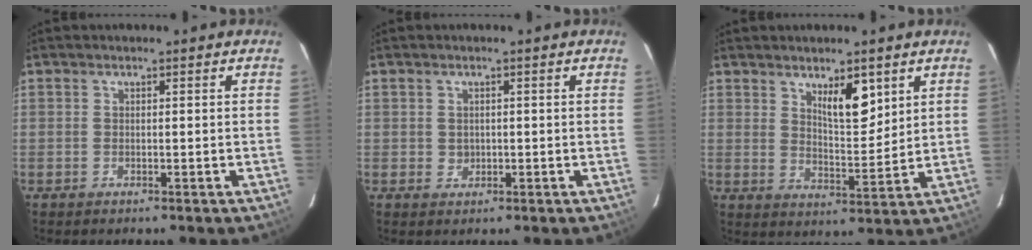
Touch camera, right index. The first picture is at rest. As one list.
[{"total": 1.6, "force": [-0.1, 1.4, 0.7], "torque": [-0.015, 0.001, 0.004]}, {"total": 6.7, "force": [3.7, 2.1, 5.2], "torque": [-0.090, -0.007, 0.066]}]